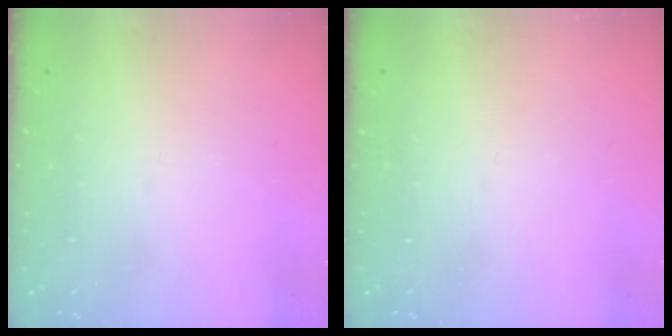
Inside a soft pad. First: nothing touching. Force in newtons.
{"total": 0.0}